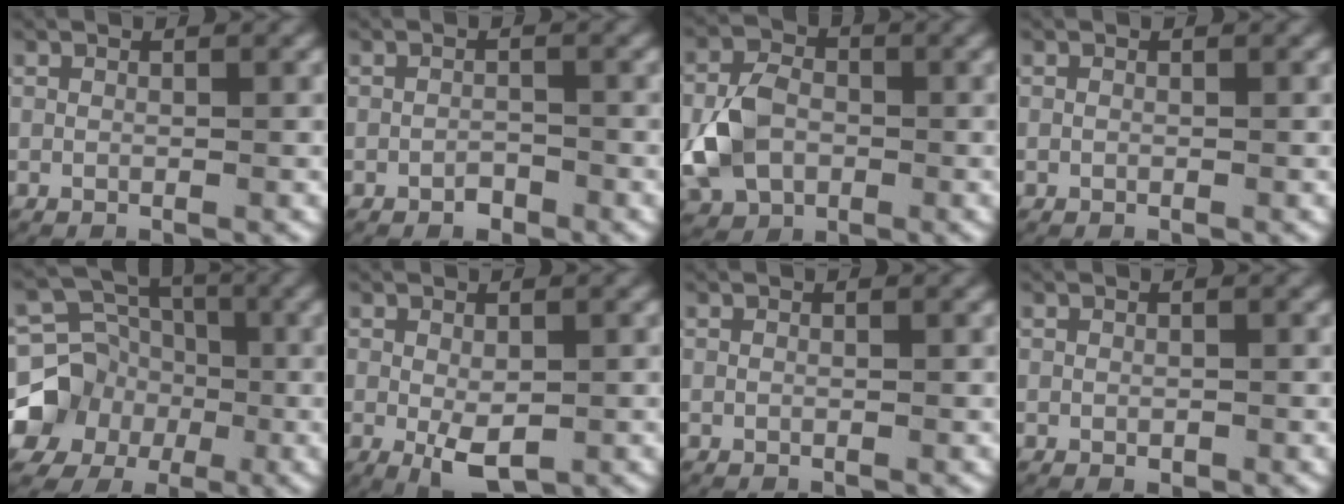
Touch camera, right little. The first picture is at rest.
{"total": 1.3, "force": [-1.0, 0.7, 0.2], "torque": [-0.004, -0.002, -0.017]}
{"total": 6.0, "force": [-1.1, 4.8, 3.5], "torque": [-0.088, -0.011, -0.017]}
{"total": 0.0}
{"total": 12.0, "force": [-2.1, 10.8, 4.7], "torque": [-0.104, -0.050, -0.032]}
{"total": 3.8, "force": [-1.6, 1.7, 2.9], "torque": [-0.060, -0.022, -0.014]}
{"total": 0.0}
{"total": 0.6, "force": [-0.3, 0.3, 0.3], "torque": [-0.006, -0.002, -0.004]}